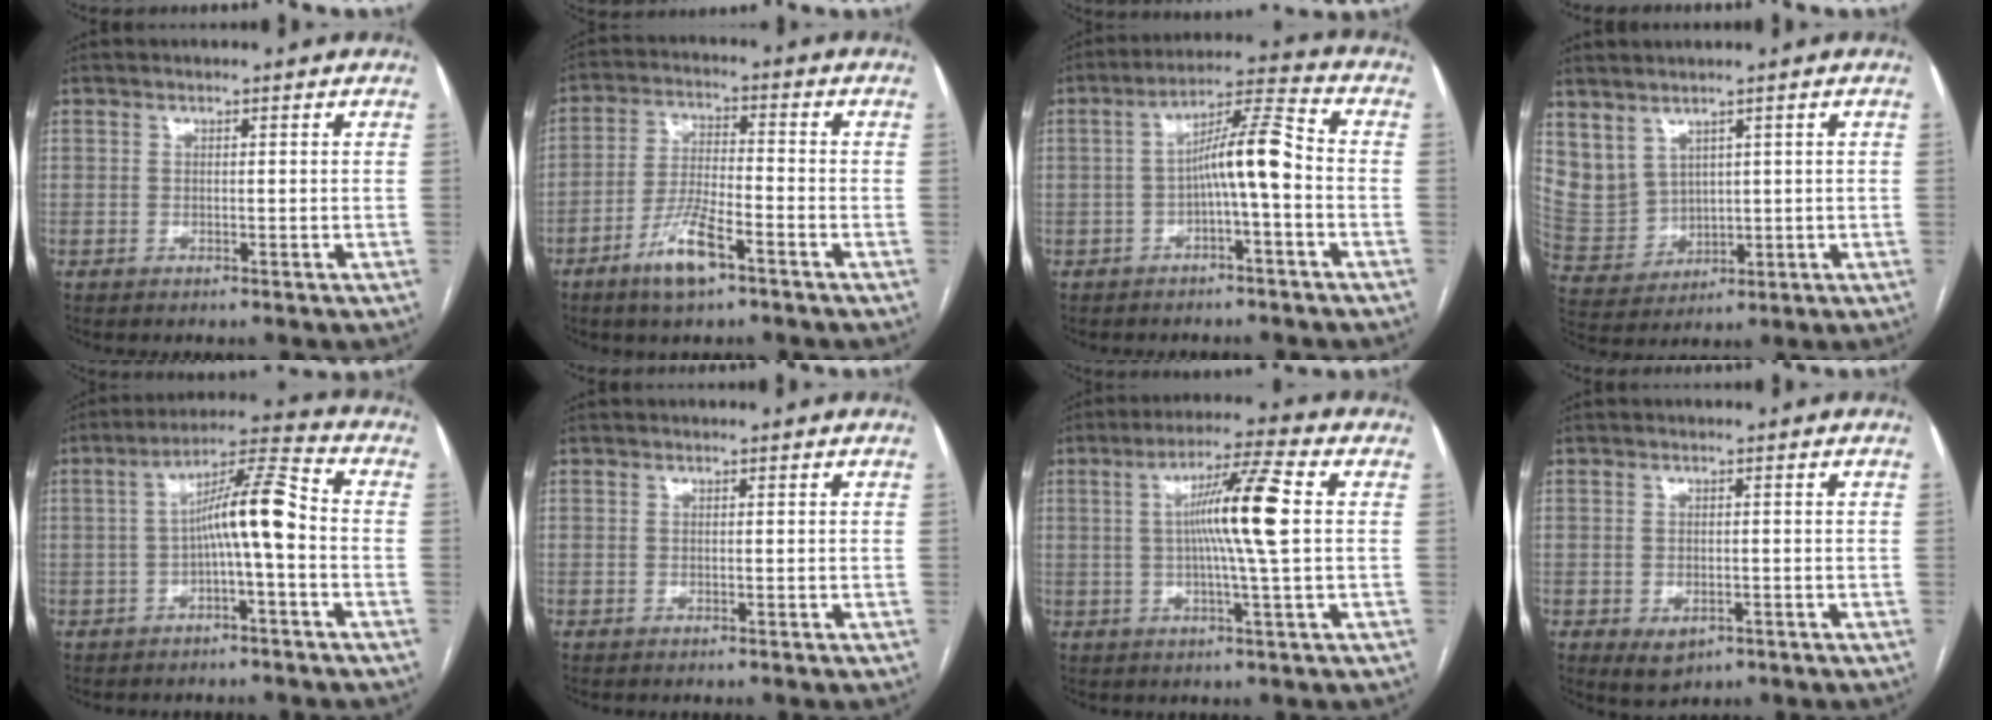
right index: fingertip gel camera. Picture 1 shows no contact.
{"total": 8.2, "force": [-4.9, 1.6, 6.4], "torque": [-0.130, -0.006, -0.090]}
{"total": 7.5, "force": [-1.3, 0.7, 7.4], "torque": [-0.125, 0.026, -0.023]}
{"total": 7.9, "force": [4.1, 6.2, 2.6], "torque": [-0.068, 0.013, 0.109]}
{"total": 9.0, "force": [-1.2, 0.7, 8.9], "torque": [-0.149, 0.031, -0.024]}
{"total": 0.0}
{"total": 10.5, "force": [1.1, -0.8, 10.4], "torque": [-0.181, 0.006, 0.015]}
{"total": 3.3, "force": [-1.4, 2.2, 1.9], "torque": [-0.029, -0.003, -0.008]}